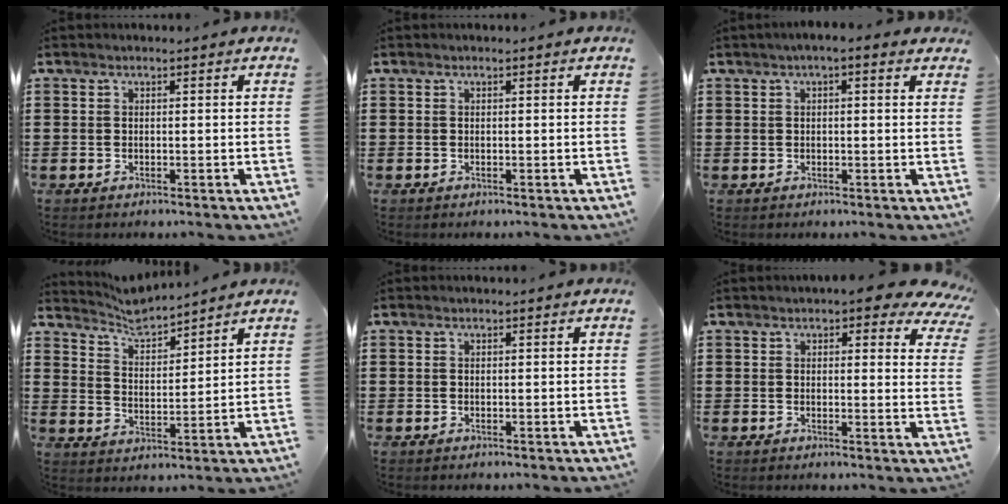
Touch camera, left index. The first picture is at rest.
{"total": 0.0}
{"total": 1.8, "force": [0.8, 0.3, 1.6], "torque": [-0.032, 0.004, 0.014]}
{"total": 4.3, "force": [4.3, -0.2, 0.4], "torque": [-0.028, -0.027, 0.073]}
{"total": 0.0}
{"total": 4.3, "force": [3.4, 1.2, 2.4], "torque": [-0.042, -0.009, 0.057]}